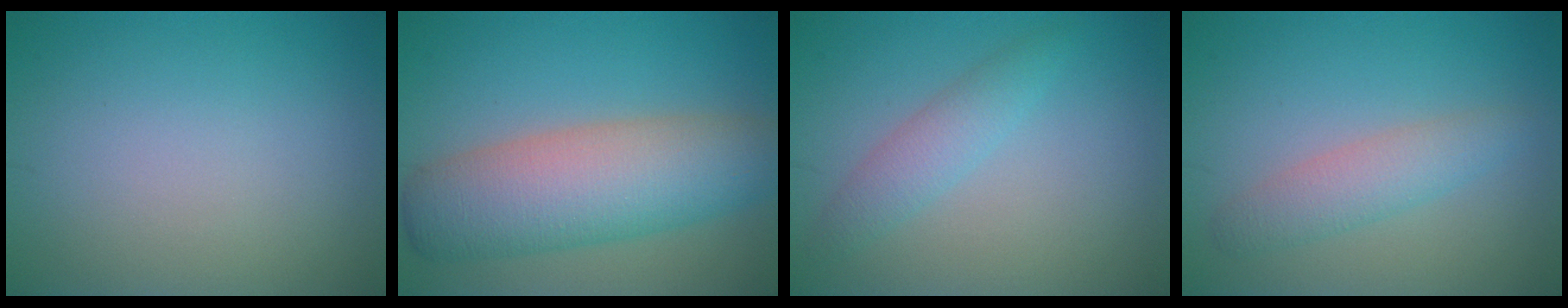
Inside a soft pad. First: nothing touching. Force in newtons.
{"total": 8.9, "press": 8.9, "slide": 0.4}
{"total": 2.4, "press": 2.4, "slide": 0.1}
{"total": 2.8, "press": 2.8, "slide": 0.0}